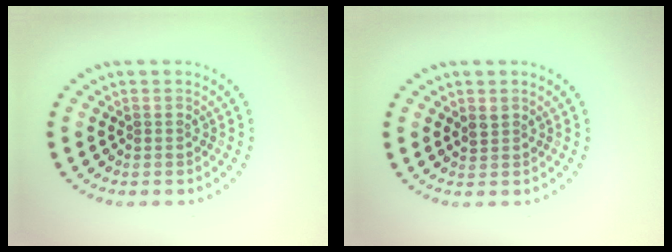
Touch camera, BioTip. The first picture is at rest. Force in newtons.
{"total": 1.0, "press": 0.8, "slide": 0.5}